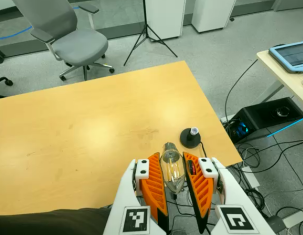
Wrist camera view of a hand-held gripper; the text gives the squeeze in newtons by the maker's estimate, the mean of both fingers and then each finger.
{"total": 10.4, "left": 11.4, "right": 9.5}